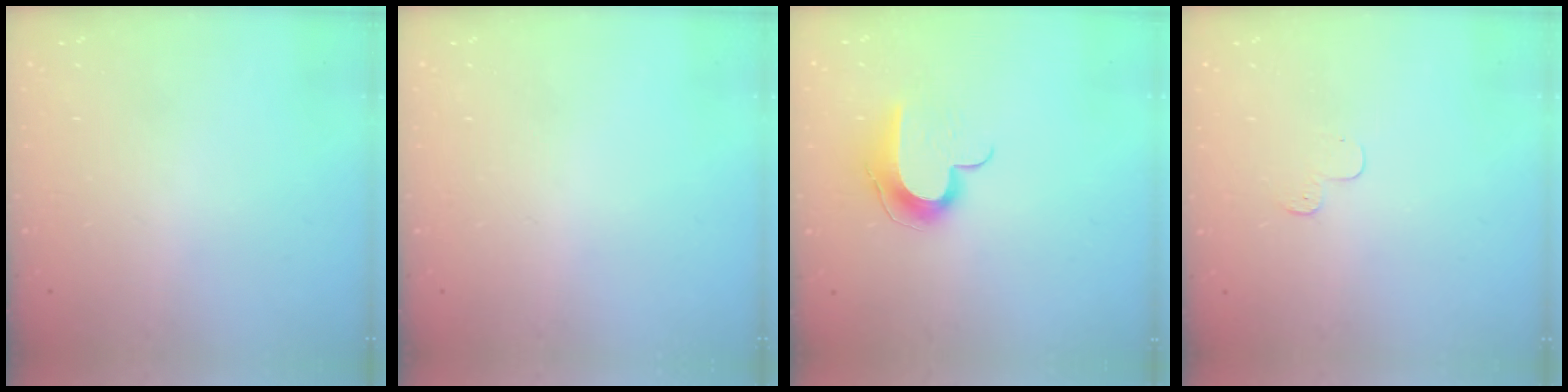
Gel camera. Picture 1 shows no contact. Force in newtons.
{"total": 0.0}
{"total": 9.9, "press": 9.9, "slide": 0.1}
{"total": 3.5, "press": 3.5, "slide": 0.4}